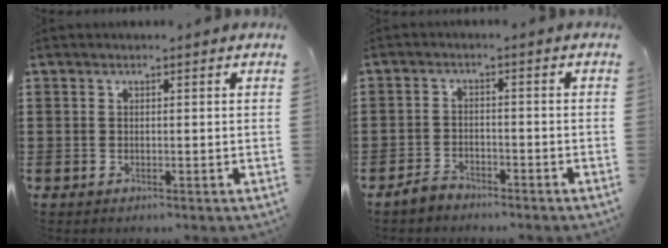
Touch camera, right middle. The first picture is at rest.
{"total": 2.6, "force": [-2.4, 1.0, 0.2], "torque": [-0.011, 0.004, -0.049]}